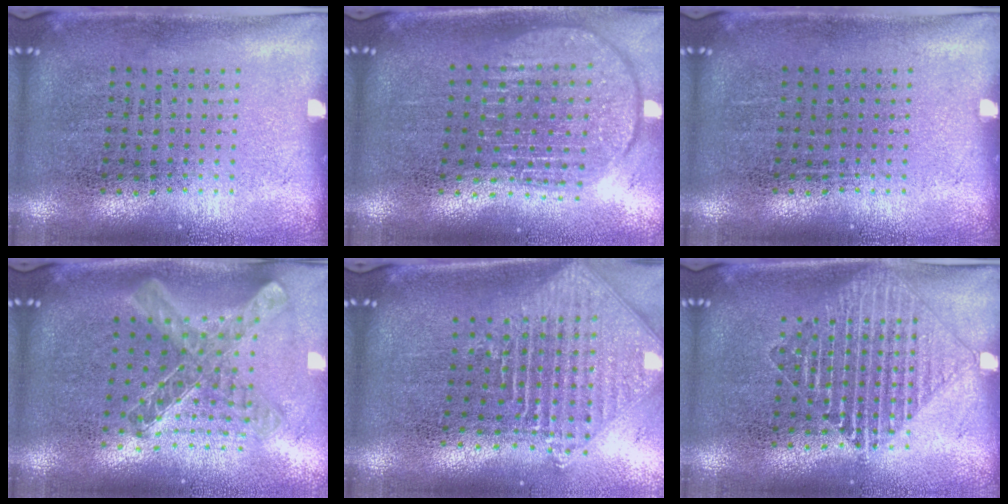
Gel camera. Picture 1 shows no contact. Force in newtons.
{"total": 1.8, "press": 1.5, "slide": 1.0}
{"total": 0.0}
{"total": 1.1, "press": 1.0, "slide": 0.3}
{"total": 2.3, "press": 1.8, "slide": 1.5}
{"total": 1.3, "press": 1.3, "slide": 0.2}